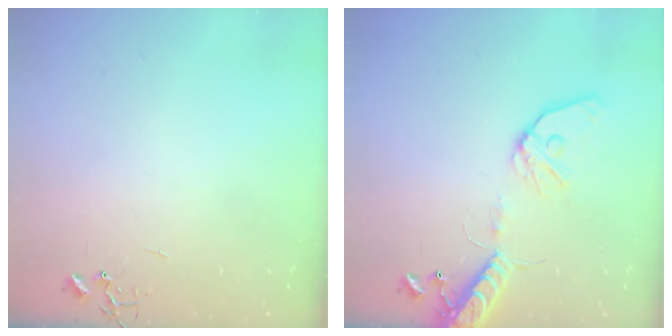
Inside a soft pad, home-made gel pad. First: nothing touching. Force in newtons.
{"total": 14.1, "press": 13.8, "slide": 3.0}